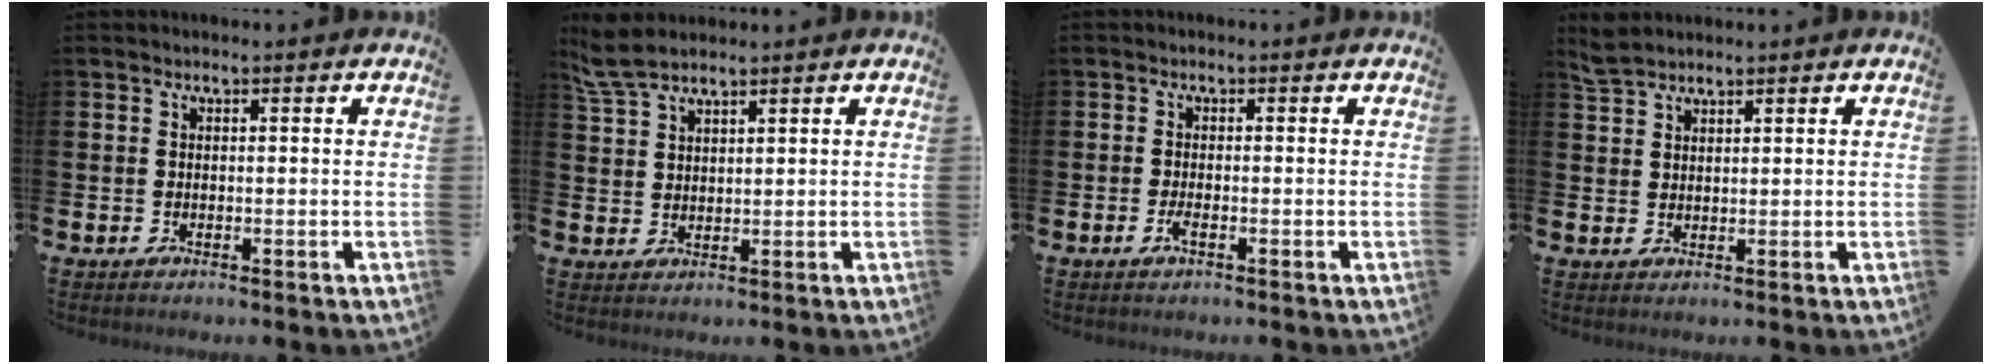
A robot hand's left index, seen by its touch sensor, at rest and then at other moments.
{"total": 5.0, "force": [4.3, 1.4, 2.1], "torque": [-0.049, -0.007, 0.079]}
{"total": 1.4, "force": [-0.6, 0.4, 1.2], "torque": [-0.030, 0.003, -0.010]}
{"total": 2.9, "force": [2.8, 0.8, 0.5], "torque": [-0.006, -0.006, 0.050]}